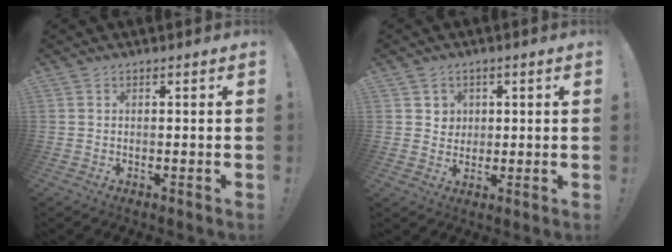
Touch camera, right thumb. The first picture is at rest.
{"total": 4.3, "force": [1.4, 4.0, 0.5], "torque": [0.001, -0.011, 0.024]}